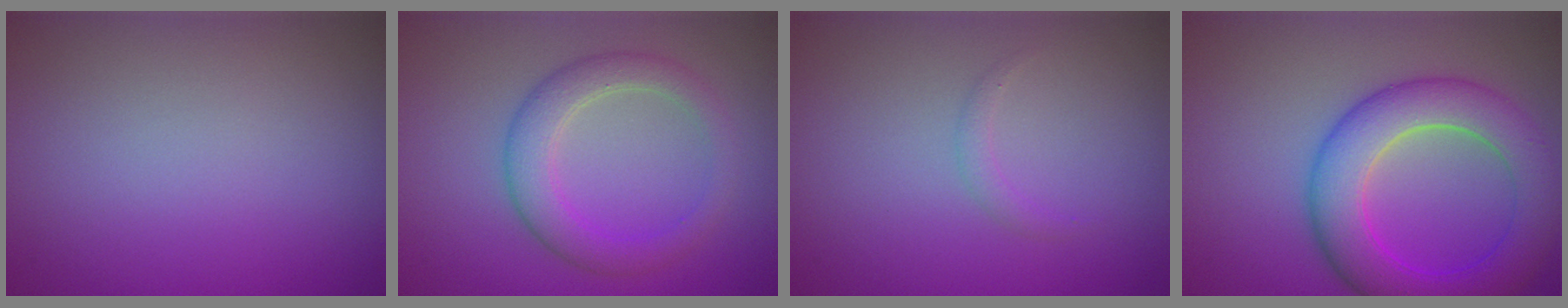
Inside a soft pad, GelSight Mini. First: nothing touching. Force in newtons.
{"total": 3.8, "press": 3.7, "slide": 0.2}
{"total": 0.8, "press": 0.8, "slide": 0.1}
{"total": 7.6, "press": 7.6, "slide": 0.3}